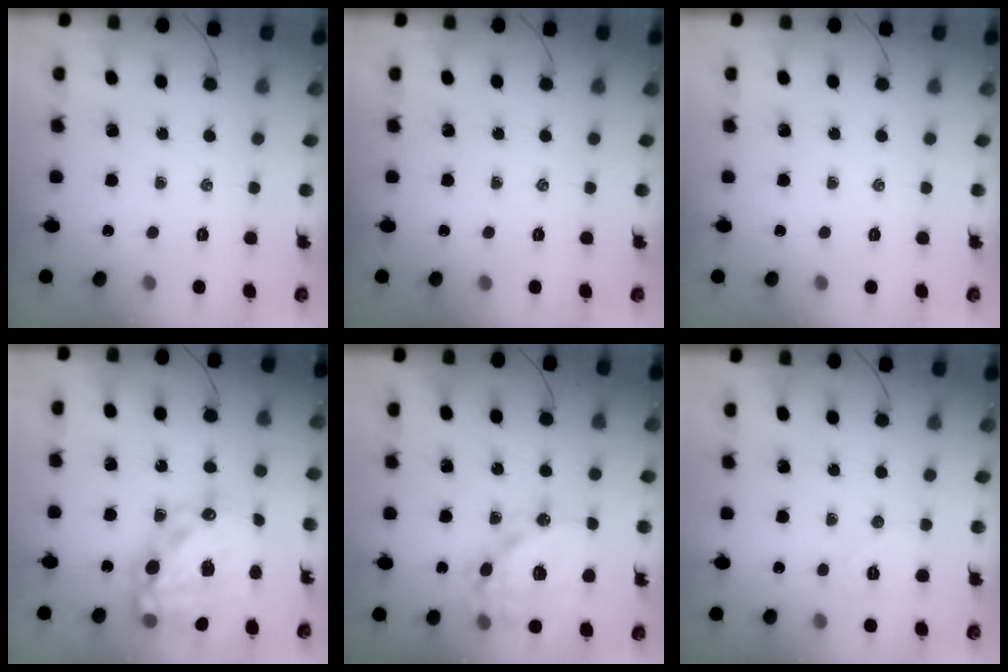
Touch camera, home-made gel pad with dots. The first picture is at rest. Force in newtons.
{"total": 0.0}
{"total": 0.0}
{"total": 22.1, "press": 21.6, "slide": 4.4}
{"total": 17.0, "press": 16.6, "slide": 3.5}
{"total": 6.1, "press": 6.0, "slide": 1.2}